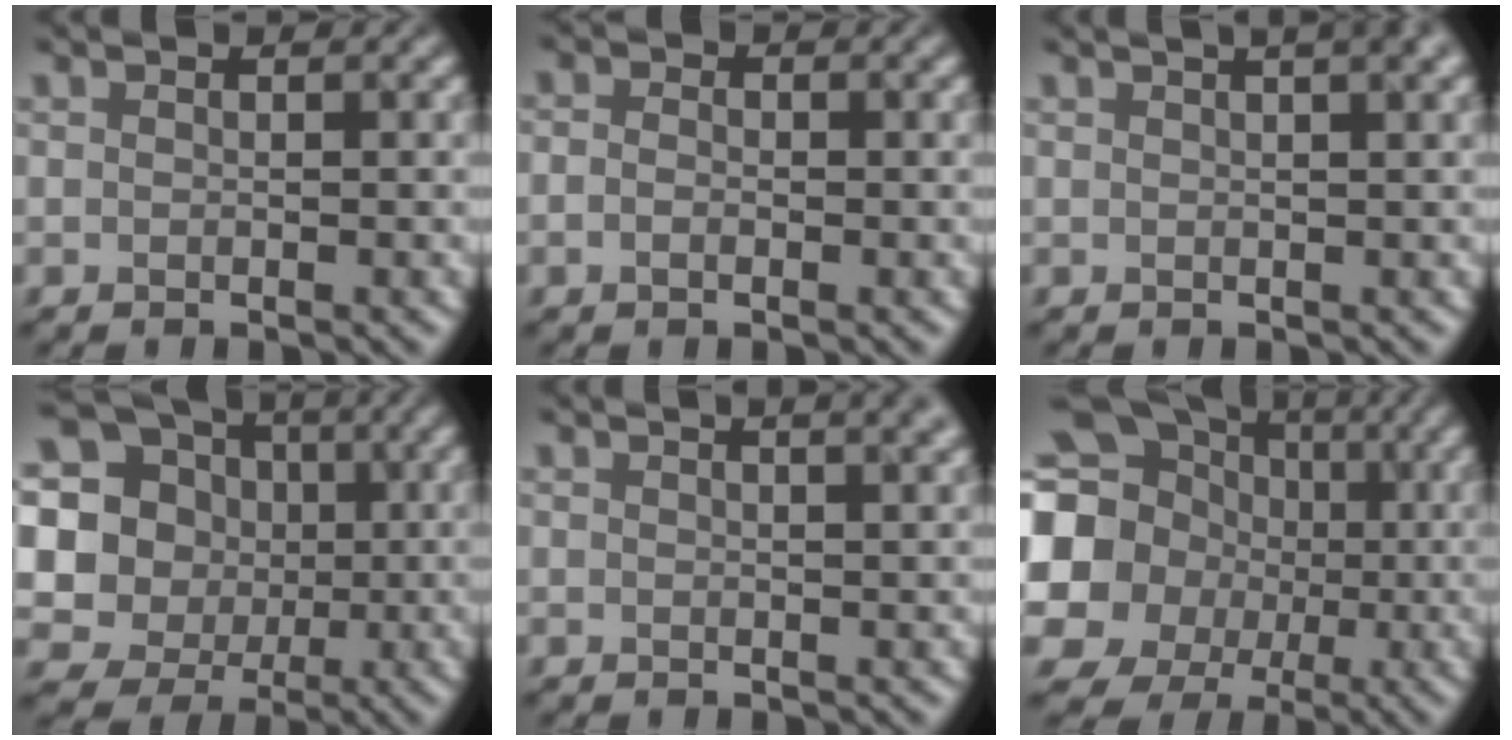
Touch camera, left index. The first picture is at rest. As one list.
[{"total": 1.9, "force": [0.0, 1.3, 1.3], "torque": [-0.011, 0.000, -0.018]}, {"total": 6.5, "force": [3.6, 2.9, 4.6], "torque": [-0.020, 0.048, 0.011]}, {"total": 20.0, "force": [3.6, 18.7, 6.0], "torque": [-0.171, 0.011, 0.042]}, {"total": 5.2, "force": [3.0, 2.4, 3.5], "torque": [-0.007, 0.040, 0.000]}, {"total": 18.7, "force": [1.3, 17.2, 7.2], "torque": [-0.193, 0.012, -0.017]}]